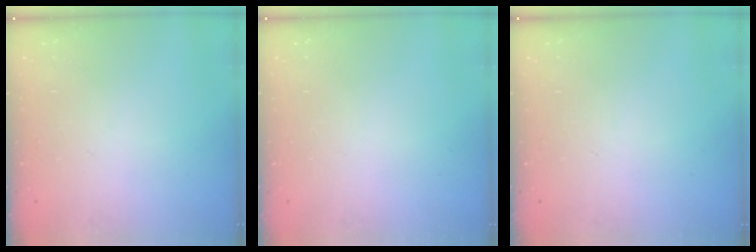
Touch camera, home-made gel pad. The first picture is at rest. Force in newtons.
{"total": 0.0}
{"total": 0.0}